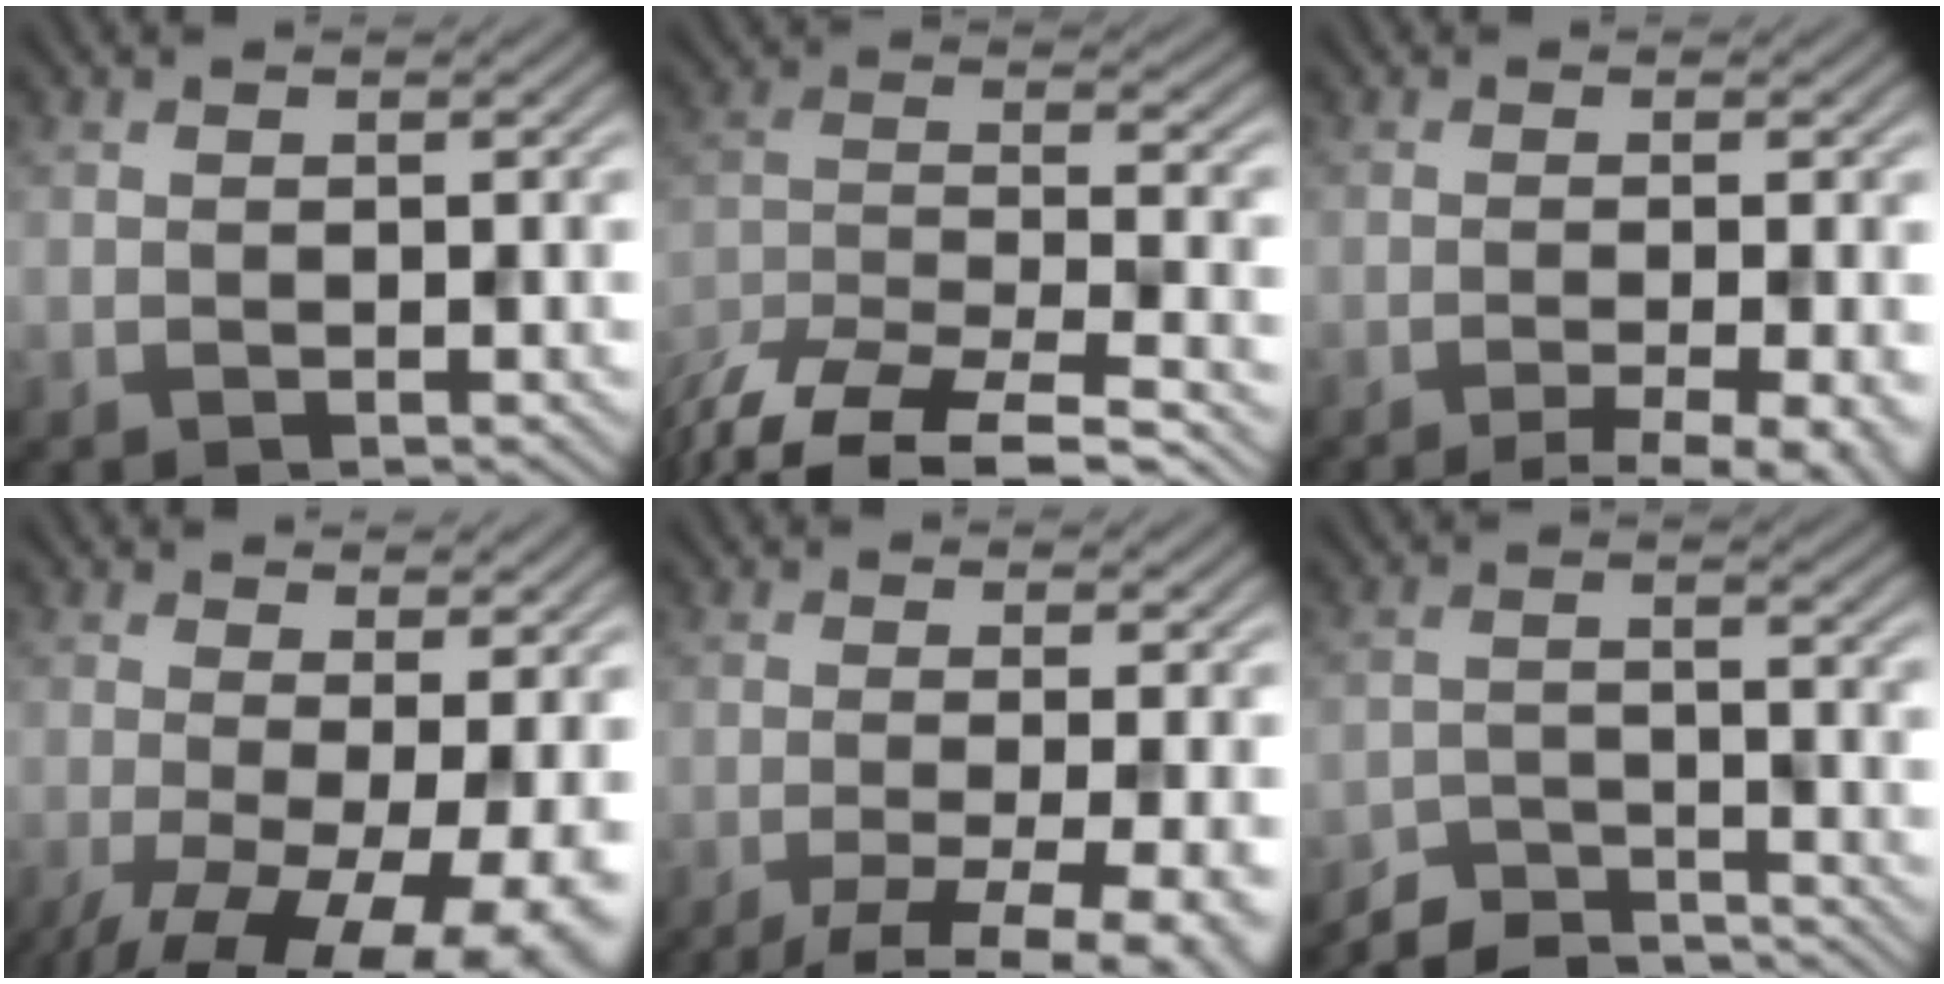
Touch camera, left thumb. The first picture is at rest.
{"total": 13.1, "force": [-10.9, 3.6, 6.2], "torque": [-0.127, -0.020, -0.188]}
{"total": 5.7, "force": [-3.3, 1.1, 4.5], "torque": [-0.055, 0.001, -0.049]}
{"total": 12.2, "force": [-4.3, 4.4, 10.6], "torque": [-0.177, -0.025, -0.051]}
{"total": 7.7, "force": [-3.6, 1.8, 6.5], "torque": [-0.091, -0.007, -0.049]}
{"total": 6.7, "force": [-6.4, 1.1, 1.5], "torque": [-0.033, -0.003, -0.114]}